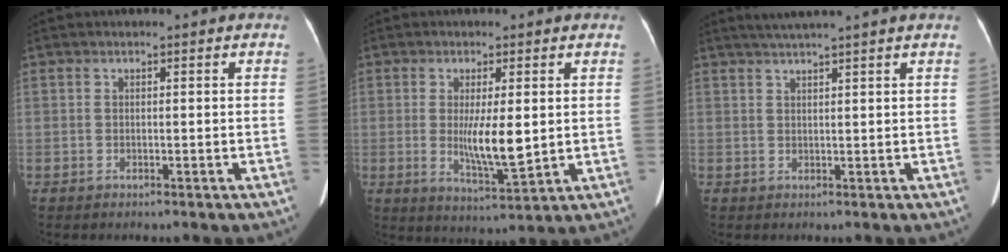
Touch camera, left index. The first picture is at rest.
{"total": 7.0, "force": [0.2, 1.3, 6.9], "torque": [-0.126, -0.018, 0.010]}
{"total": 4.7, "force": [3.9, -1.2, 2.4], "torque": [-0.037, 0.020, 0.063]}